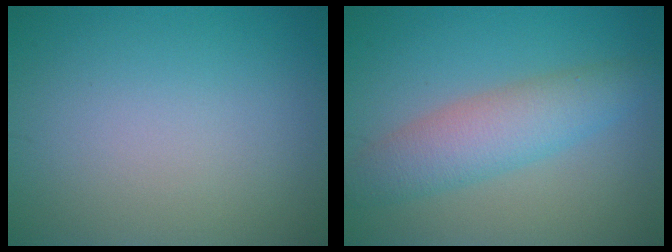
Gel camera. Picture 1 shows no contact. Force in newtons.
{"total": 4.8, "press": 4.8, "slide": 0.2}